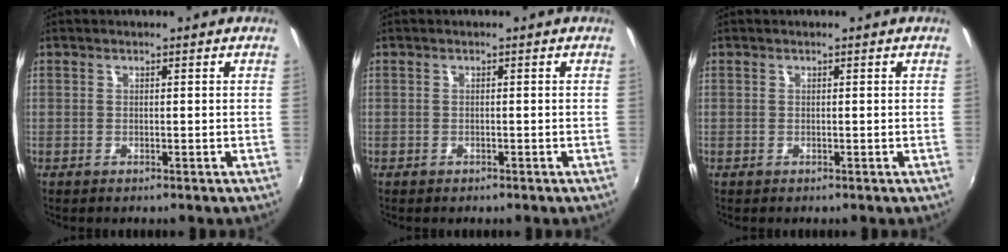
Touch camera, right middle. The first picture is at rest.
{"total": 0.6, "force": [-0.5, 0.3, 0.1], "torque": [-0.003, -0.001, -0.010]}
{"total": 0.0}